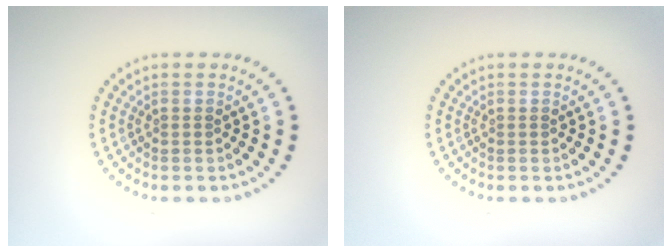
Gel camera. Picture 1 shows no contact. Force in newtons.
{"total": 0.0}